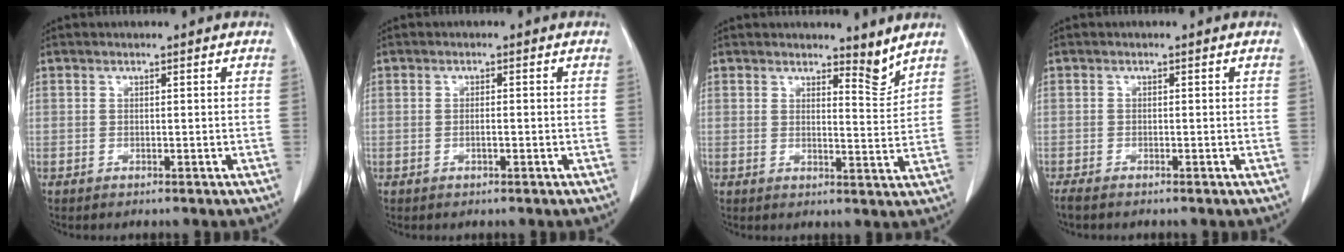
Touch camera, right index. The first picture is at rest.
{"total": 1.6, "force": [-0.3, 0.6, 1.4], "torque": [-0.031, 0.003, -0.004]}
{"total": 3.7, "force": [3.2, 0.8, 1.5], "torque": [-0.018, -0.020, 0.047]}
{"total": 2.3, "force": [-1.6, 1.0, 1.4], "torque": [-0.033, -0.005, -0.027]}